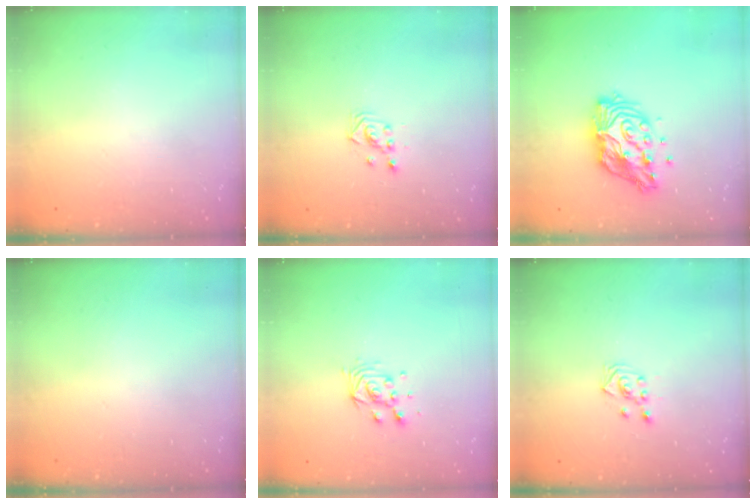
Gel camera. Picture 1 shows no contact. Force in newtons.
{"total": 2.9, "press": 2.9, "slide": 0.3}
{"total": 13.0, "press": 13.0, "slide": 1.1}
{"total": 0.0}
{"total": 6.4, "press": 6.4, "slide": 0.3}
{"total": 3.3, "press": 3.2, "slide": 1.0}